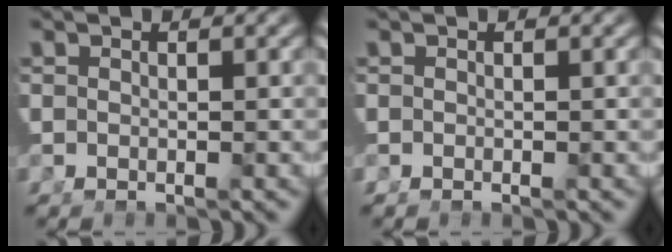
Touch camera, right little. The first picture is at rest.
{"total": 0.5, "force": [-0.2, 0.4, 0.3], "torque": [-0.009, 0.001, -0.004]}